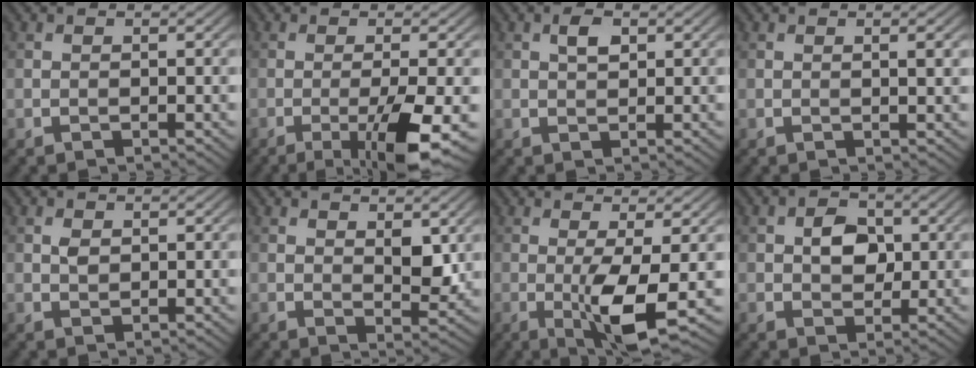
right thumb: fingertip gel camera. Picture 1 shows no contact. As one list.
[{"total": 7.8, "force": [-3.0, 1.1, 7.2], "torque": [-0.111, 0.000, -0.047]}, {"total": 2.1, "force": [0.8, 1.1, 1.6], "torque": [-0.031, 0.003, 0.013]}, {"total": 1.5, "force": [0.5, 0.2, 1.4], "torque": [-0.022, 0.000, 0.007]}, {"total": 1.2, "force": [0.4, 0.8, 0.8], "torque": [-0.019, 0.000, 0.009]}, {"total": 3.9, "force": [1.4, 1.9, 3.1], "torque": [-0.053, -0.009, 0.028]}, {"total": 6.3, "force": [-1.1, 1.0, 6.1], "torque": [-0.117, -0.002, -0.019]}, {"total": 4.3, "force": [0.5, 3.2, 2.8], "torque": [-0.050, 0.000, 0.001]}]